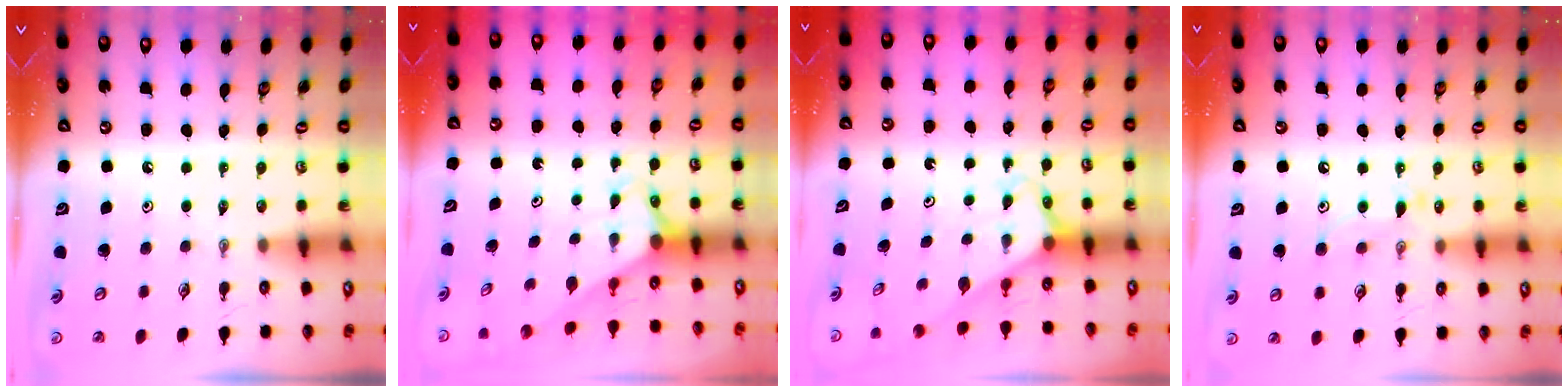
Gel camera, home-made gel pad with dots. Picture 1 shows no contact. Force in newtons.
{"total": 2.9, "press": 2.9, "slide": 0.0}
{"total": 2.7, "press": 2.7, "slide": 0.1}
{"total": 9.0, "press": 8.9, "slide": 0.8}